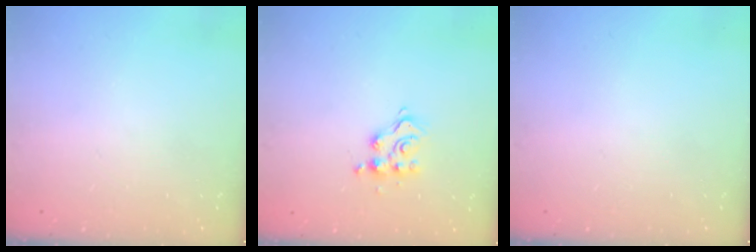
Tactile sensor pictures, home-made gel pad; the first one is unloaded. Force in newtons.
{"total": 8.4, "press": 8.4, "slide": 0.5}
{"total": 0.0}